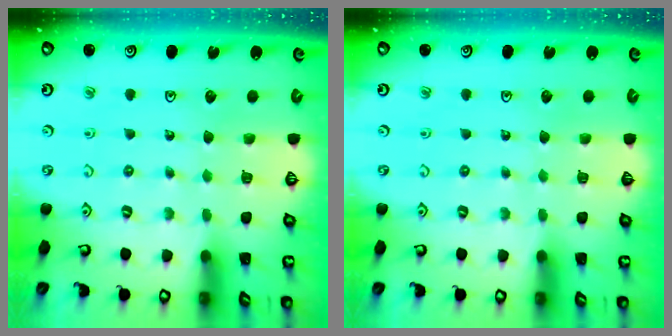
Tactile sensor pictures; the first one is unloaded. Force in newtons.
{"total": 0.0}